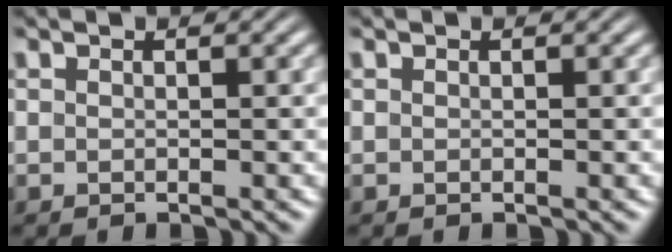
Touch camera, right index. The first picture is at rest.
{"total": 0.0}